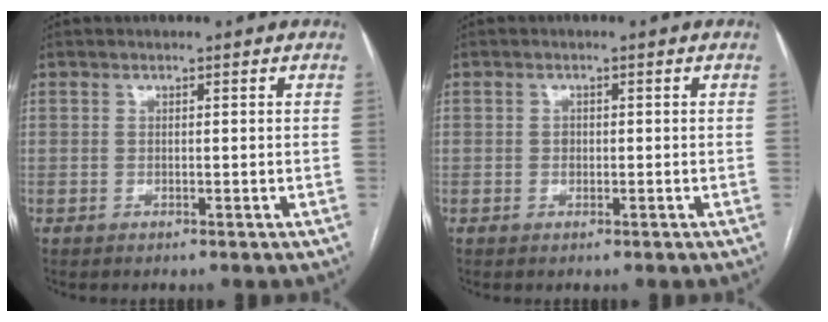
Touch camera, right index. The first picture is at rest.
{"total": 0.9, "force": [-0.1, 0.7, 0.5], "torque": [-0.006, 0.002, -0.002]}